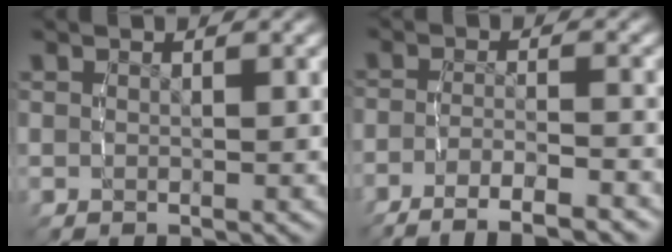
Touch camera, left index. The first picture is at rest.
{"total": 6.9, "force": [-5.9, 2.1, 2.9], "torque": [-0.050, -0.015, -0.092]}